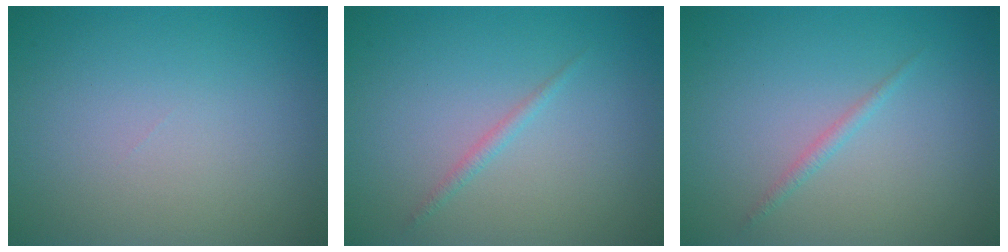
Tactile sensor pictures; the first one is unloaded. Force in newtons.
{"total": 0.8, "press": 0.8, "slide": 0.1}
{"total": 0.8, "press": 0.8, "slide": 0.1}